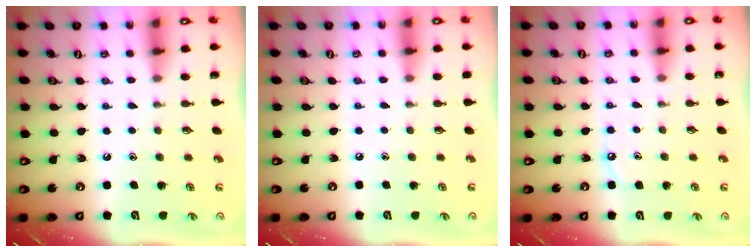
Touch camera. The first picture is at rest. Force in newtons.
{"total": 0.0}
{"total": 4.3, "press": 4.3, "slide": 0.6}